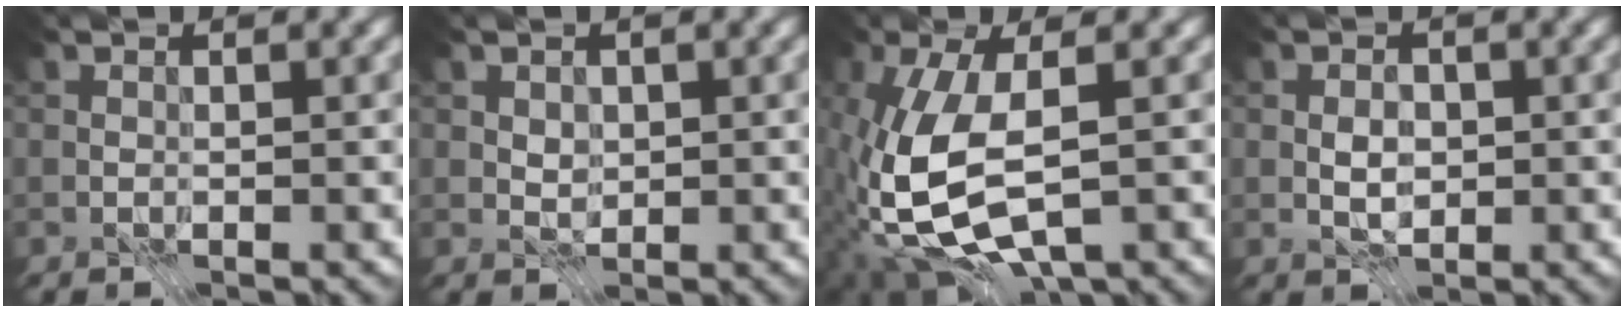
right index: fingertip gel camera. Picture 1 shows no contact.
{"total": 1.3, "force": [0.3, 1.0, 0.7], "torque": [-0.018, -0.007, 0.012]}
{"total": 10.8, "force": [-3.0, 5.4, 8.9], "torque": [-0.214, -0.025, -0.053]}
{"total": 1.6, "force": [-0.6, 1.0, 1.1], "torque": [-0.018, -0.002, -0.015]}